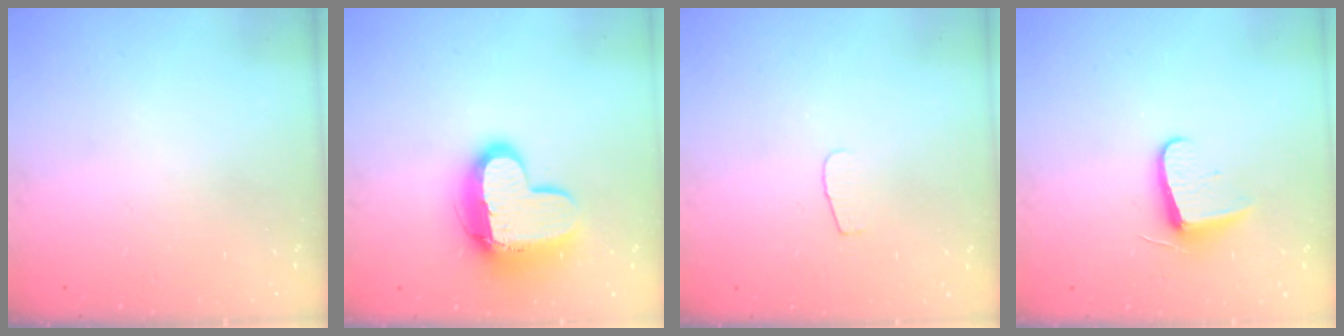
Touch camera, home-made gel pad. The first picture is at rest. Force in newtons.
{"total": 14.2, "press": 14.2, "slide": 1.1}
{"total": 4.0, "press": 4.0, "slide": 0.4}
{"total": 7.8, "press": 7.7, "slide": 0.4}